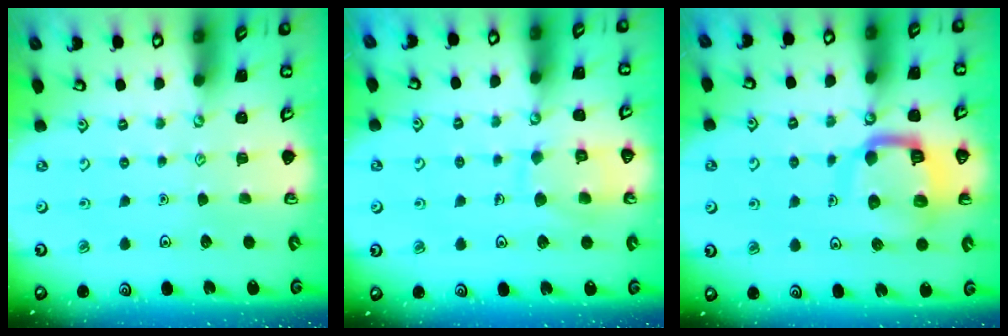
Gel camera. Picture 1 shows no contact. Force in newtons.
{"total": 10.3, "press": 10.2, "slide": 0.9}
{"total": 12.5, "press": 12.4, "slide": 1.6}